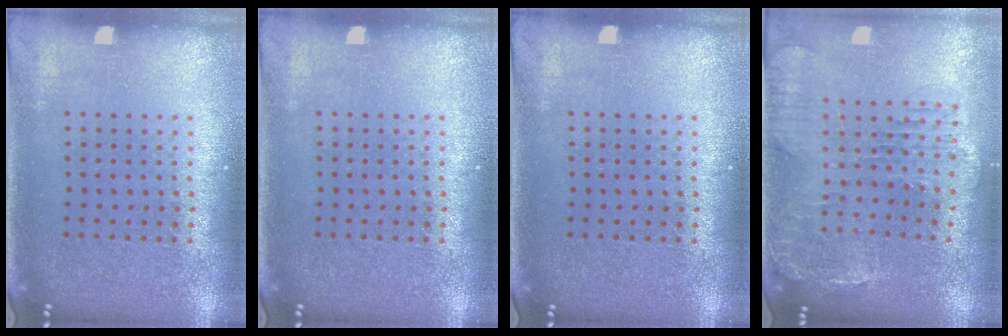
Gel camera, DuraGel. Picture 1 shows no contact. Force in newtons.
{"total": 0.0}
{"total": 0.0}
{"total": 1.4, "press": 1.4, "slide": 0.4}